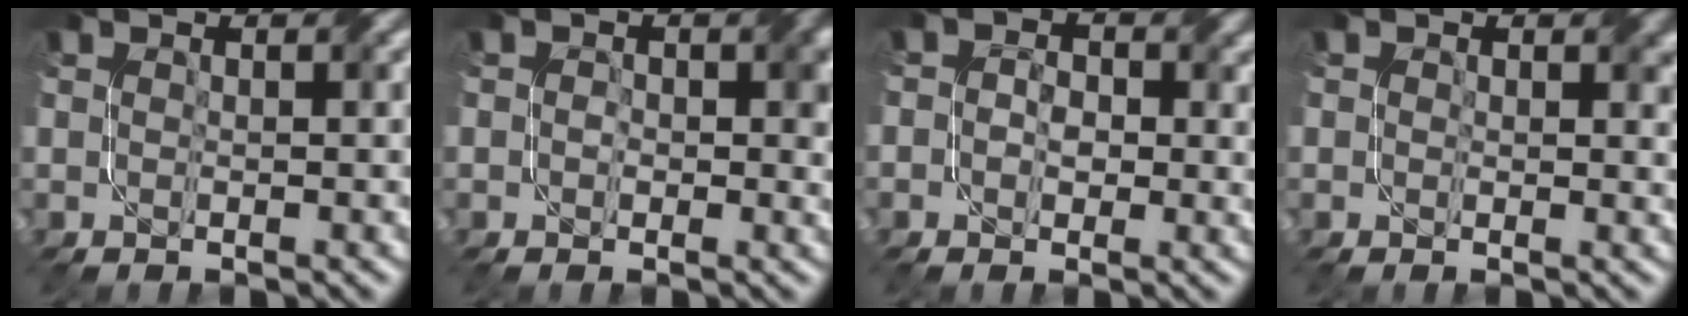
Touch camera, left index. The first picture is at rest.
{"total": 2.6, "force": [0.3, 1.7, 1.9], "torque": [-0.019, -0.001, -0.001]}
{"total": 3.1, "force": [0.3, 2.4, 1.9], "torque": [-0.023, -0.001, -0.007]}
{"total": 2.2, "force": [1.0, 1.5, 1.2], "torque": [-0.013, -0.004, 0.010]}